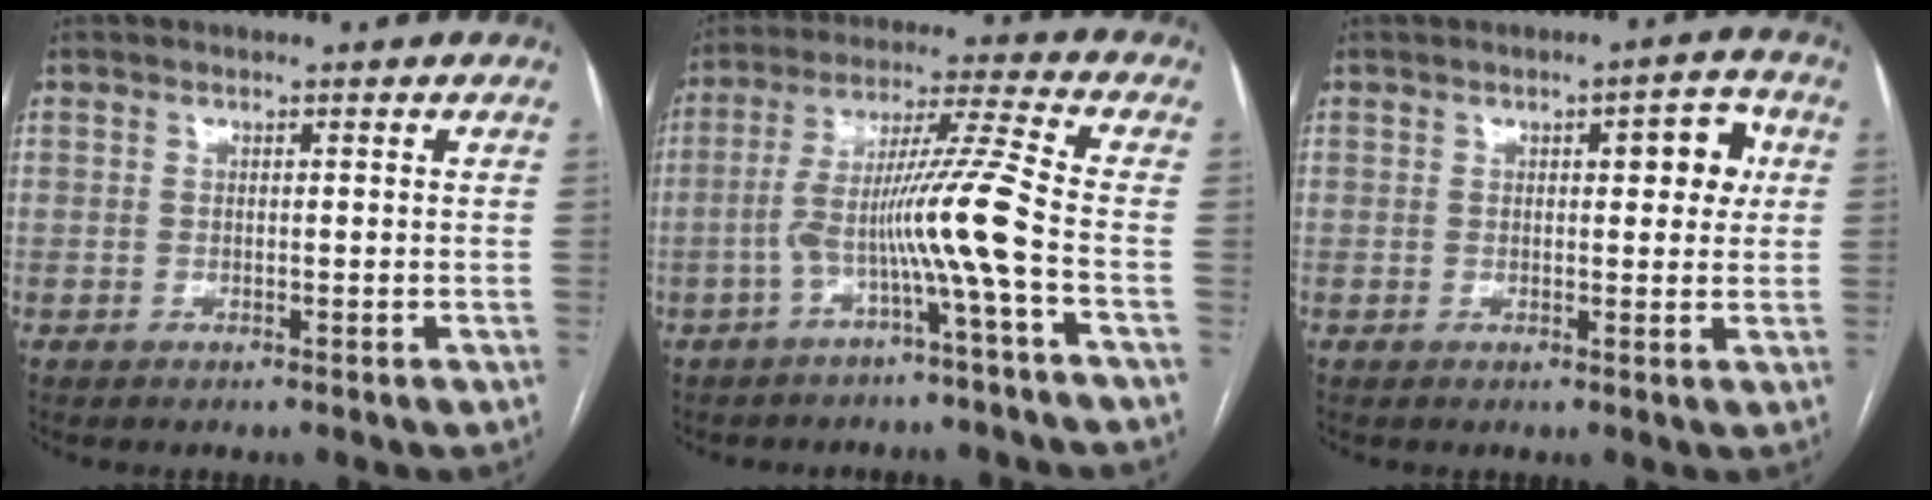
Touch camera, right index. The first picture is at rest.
{"total": 10.1, "force": [-3.3, -2.1, 9.2], "torque": [-0.177, 0.020, -0.063]}
{"total": 5.2, "force": [1.4, 1.8, 4.7], "torque": [-0.057, 0.012, 0.015]}